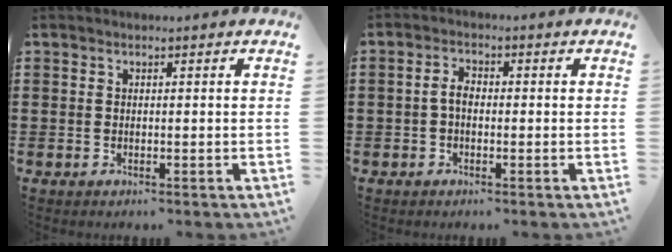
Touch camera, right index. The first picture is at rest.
{"total": 2.6, "force": [-0.6, 1.4, 2.1], "torque": [-0.049, 0.001, -0.015]}